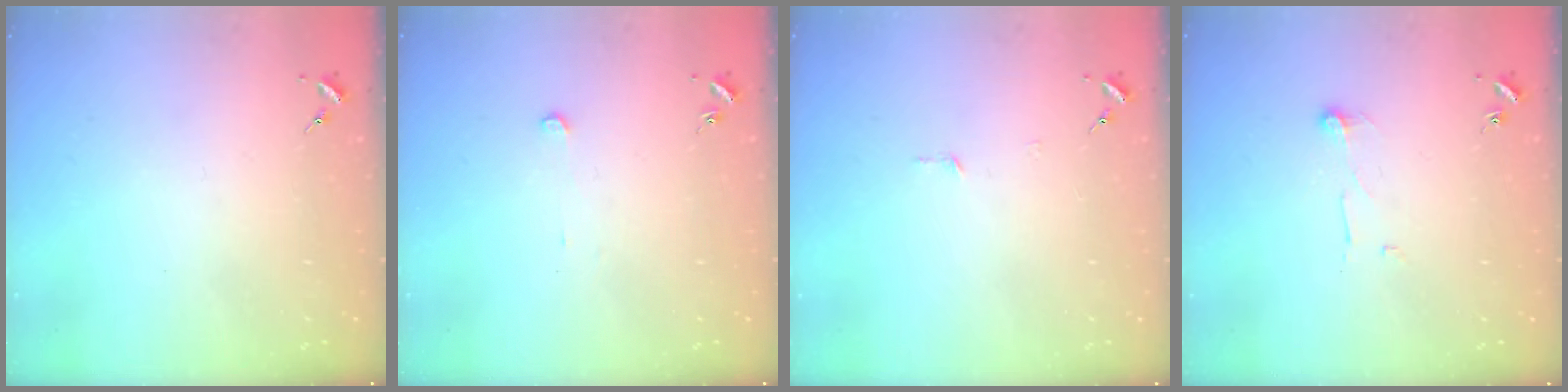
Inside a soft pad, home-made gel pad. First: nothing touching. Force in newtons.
{"total": 2.4, "press": 2.4, "slide": 0.2}
{"total": 2.7, "press": 2.7, "slide": 0.2}
{"total": 5.6, "press": 5.6, "slide": 0.3}